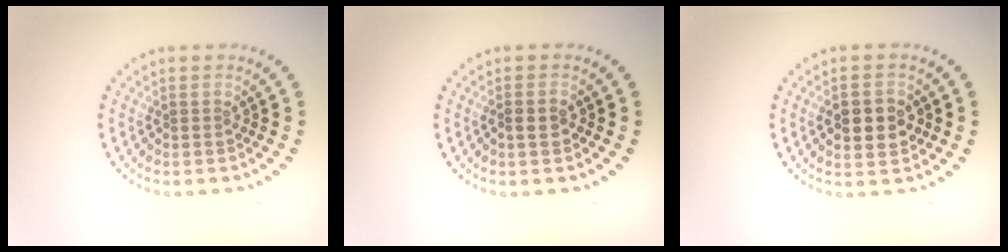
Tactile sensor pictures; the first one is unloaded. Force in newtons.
{"total": 0.8, "press": 0.7, "slide": 0.4}
{"total": 4.1, "press": 4.1, "slide": 0.3}